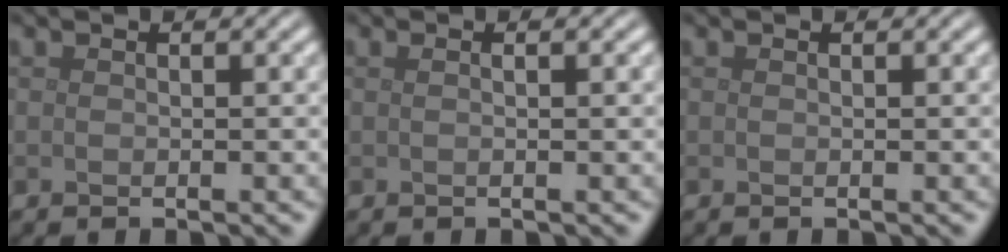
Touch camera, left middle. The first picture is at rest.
{"total": 1.1, "force": [0.3, 0.3, 1.0], "torque": [-0.010, -0.002, -0.001]}
{"total": 0.0}